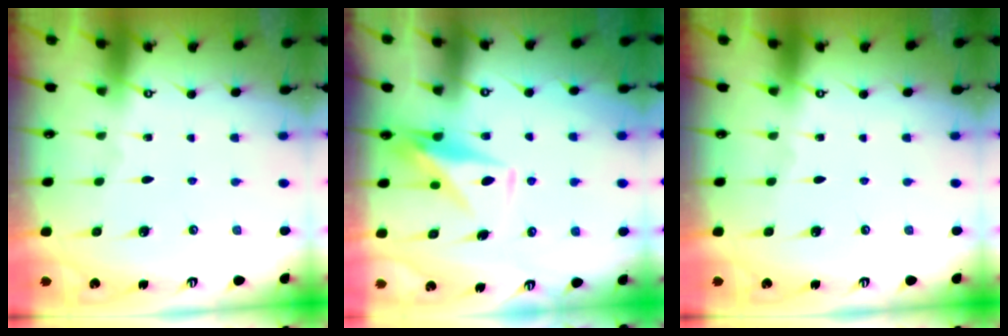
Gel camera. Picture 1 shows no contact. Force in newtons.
{"total": 8.1, "press": 8.1, "slide": 0.2}
{"total": 0.0}